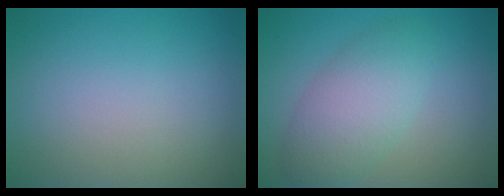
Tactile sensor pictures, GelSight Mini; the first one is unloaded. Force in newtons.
{"total": 4.7, "press": 4.7, "slide": 0.1}